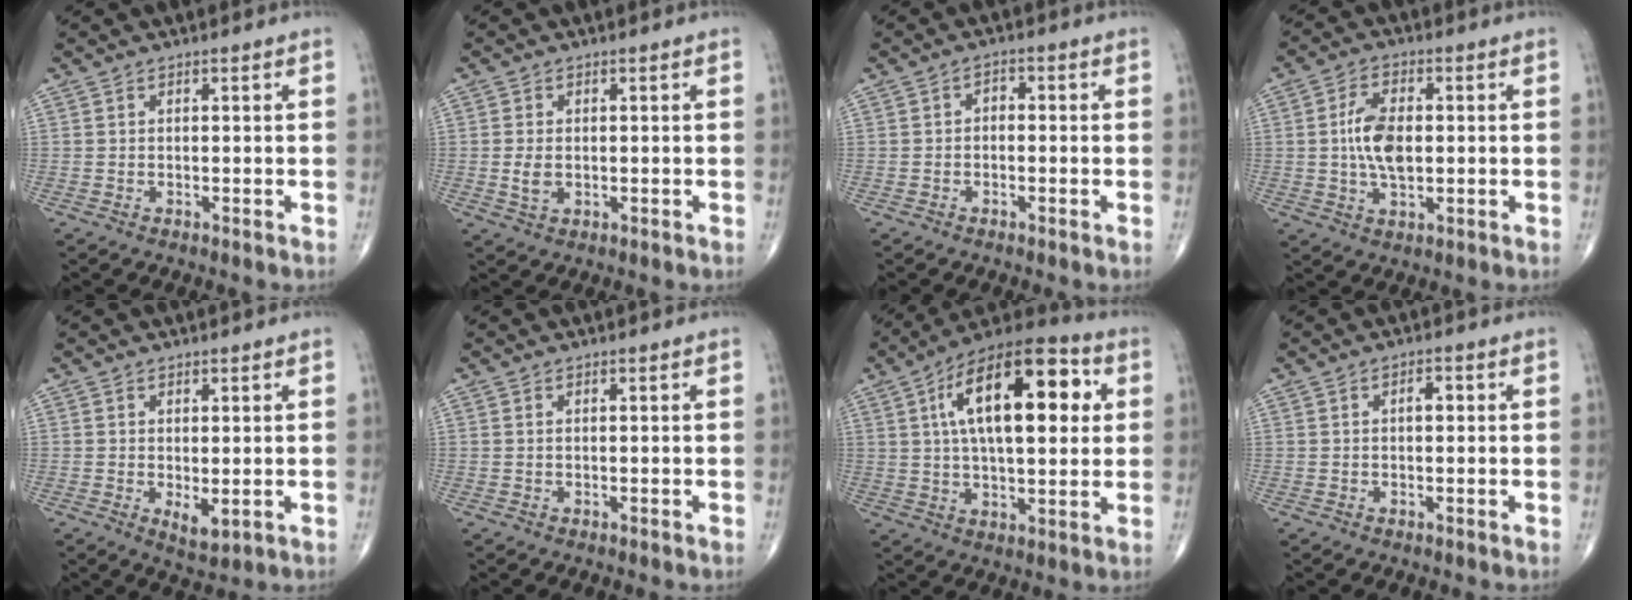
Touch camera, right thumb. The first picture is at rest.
{"total": 2.9, "force": [-0.1, 1.9, 2.2], "torque": [-0.043, -0.004, 0.000]}
{"total": 1.9, "force": [-0.3, 1.3, 1.4], "torque": [-0.011, 0.011, -0.011]}
{"total": 8.3, "force": [0.3, 4.4, 7.0], "torque": [-0.129, 0.003, 0.004]}
{"total": 3.4, "force": [-0.3, 1.5, 3.0], "torque": [-0.043, -0.011, 0.002]}
{"total": 0.0}
{"total": 22.4, "force": [5.7, 10.0, 19.2], "torque": [-0.289, 0.013, 0.081]}
{"total": 3.4, "force": [0.5, 1.8, 2.9], "torque": [-0.035, 0.009, 0.005]}